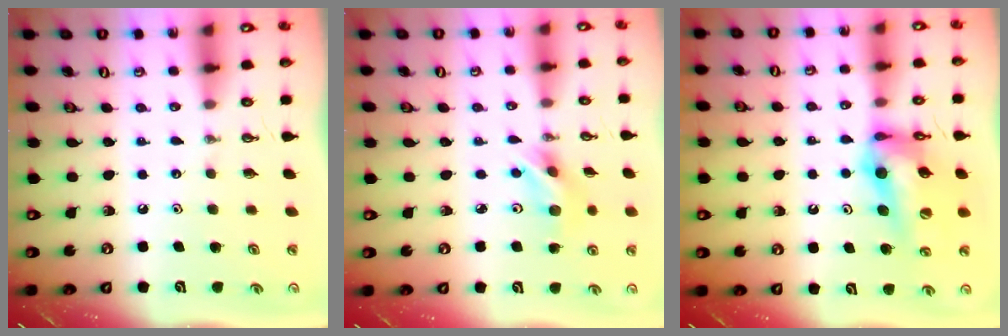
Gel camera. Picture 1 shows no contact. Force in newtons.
{"total": 8.0, "press": 6.5, "slide": 4.5}
{"total": 13.6, "press": 12.8, "slide": 4.6}